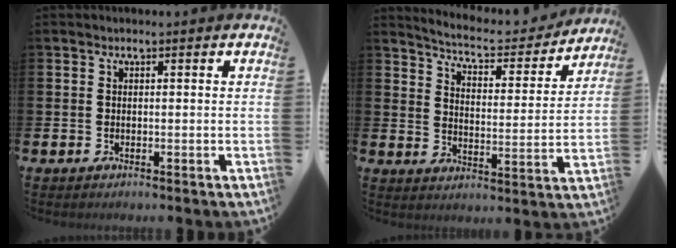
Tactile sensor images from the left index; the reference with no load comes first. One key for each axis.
{"total": 5.9, "fx": 5.7, "fy": 1.0, "fz": 1.4, "tx": -0.051, "ty": -0.047, "tz": 0.091}